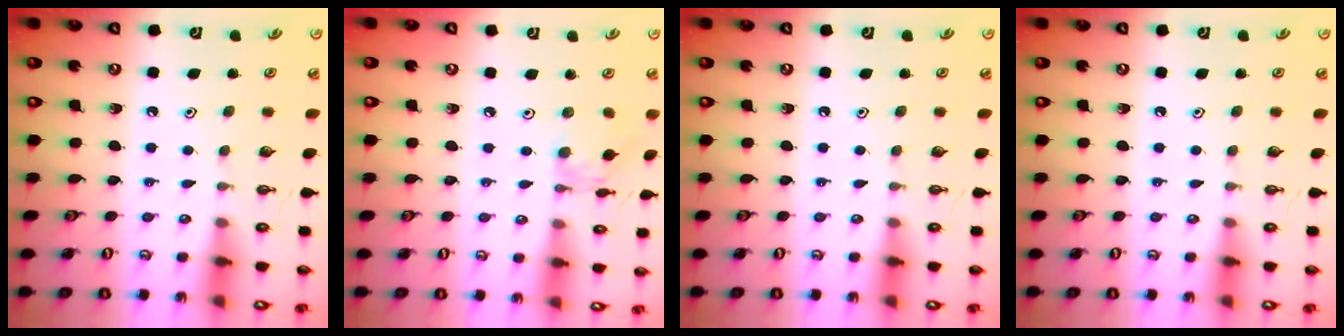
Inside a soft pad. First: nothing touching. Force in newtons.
{"total": 3.2, "press": 3.2, "slide": 0.4}
{"total": 0.0}
{"total": 0.0}